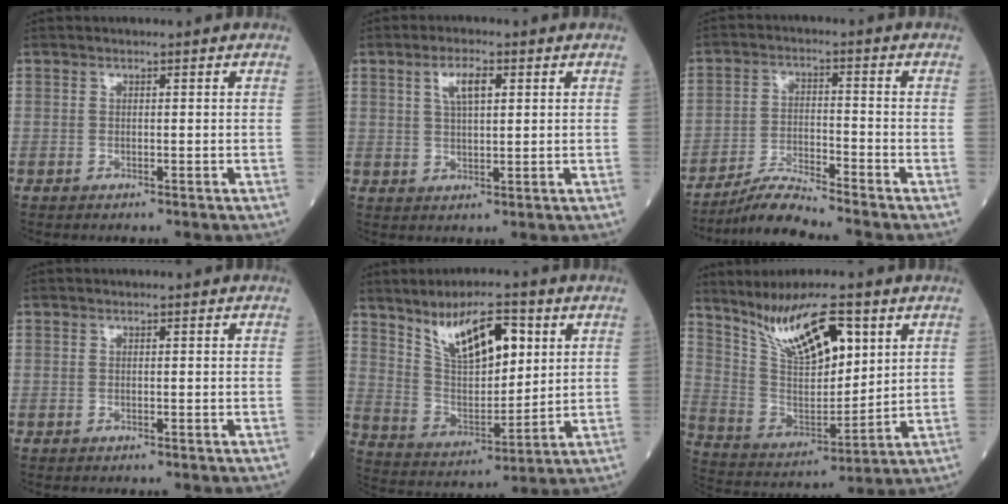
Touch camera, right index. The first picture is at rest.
{"total": 4.4, "force": [1.8, 1.3, 3.8], "torque": [-0.074, 0.007, 0.034]}
{"total": 5.8, "force": [-5.5, -1.1, 1.5], "torque": [-0.032, -0.016, -0.104]}
{"total": 0.0}
{"total": 12.7, "force": [6.3, 4.8, 9.9], "torque": [-0.178, 0.014, 0.125]}
{"total": 14.9, "force": [8.6, 4.4, 11.4], "torque": [-0.212, 0.008, 0.170]}